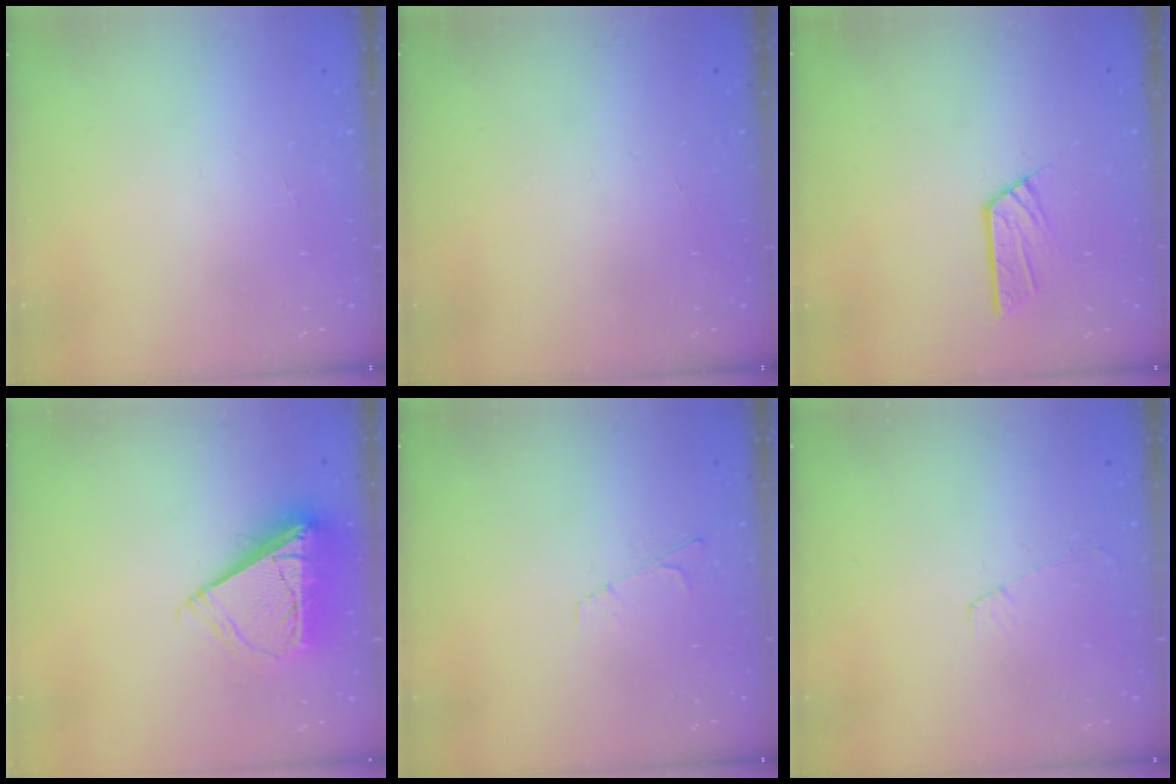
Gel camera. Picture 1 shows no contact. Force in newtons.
{"total": 0.0}
{"total": 7.1, "press": 7.1, "slide": 0.5}
{"total": 10.6, "press": 10.6, "slide": 1.4}
{"total": 4.0, "press": 4.0, "slide": 0.5}
{"total": 4.0, "press": 3.9, "slide": 0.5}